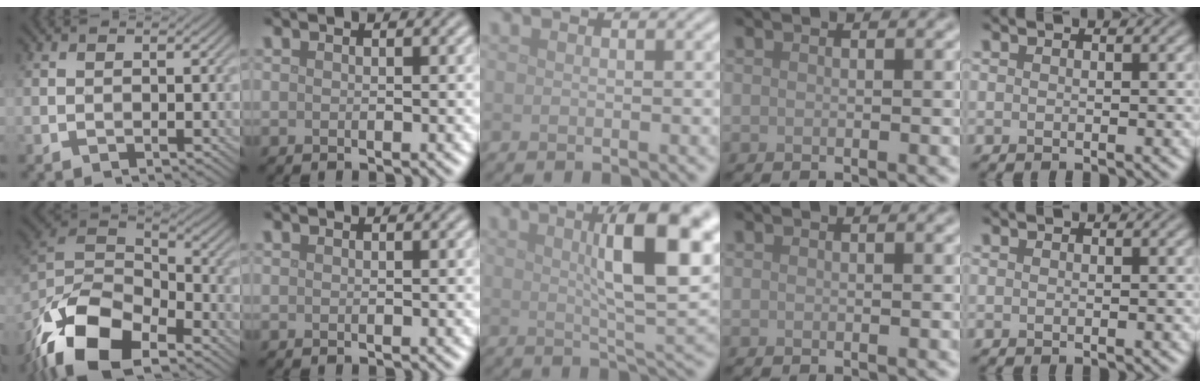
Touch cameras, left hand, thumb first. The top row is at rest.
{"thumb": {"total": 15.1, "force": [-9.6, 7.3, 9.1], "torque": [-0.212, -0.015, -0.179]}, "middle": {"total": 11.2, "force": [3.1, 3.0, 10.3], "torque": [-0.144, 0.006, 0.049]}}